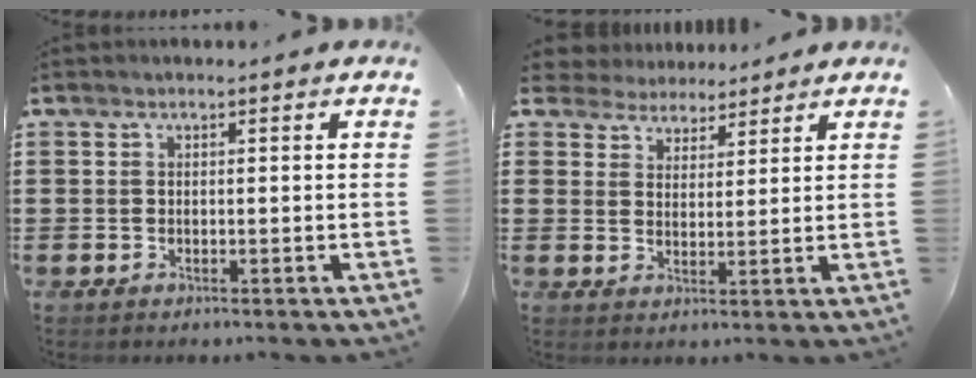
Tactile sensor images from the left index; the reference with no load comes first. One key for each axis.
{"total": 4.0, "fx": 3.6, "fy": 1.6, "fz": -0.3, "tx": -0.014, "ty": -0.002, "tz": 0.066}